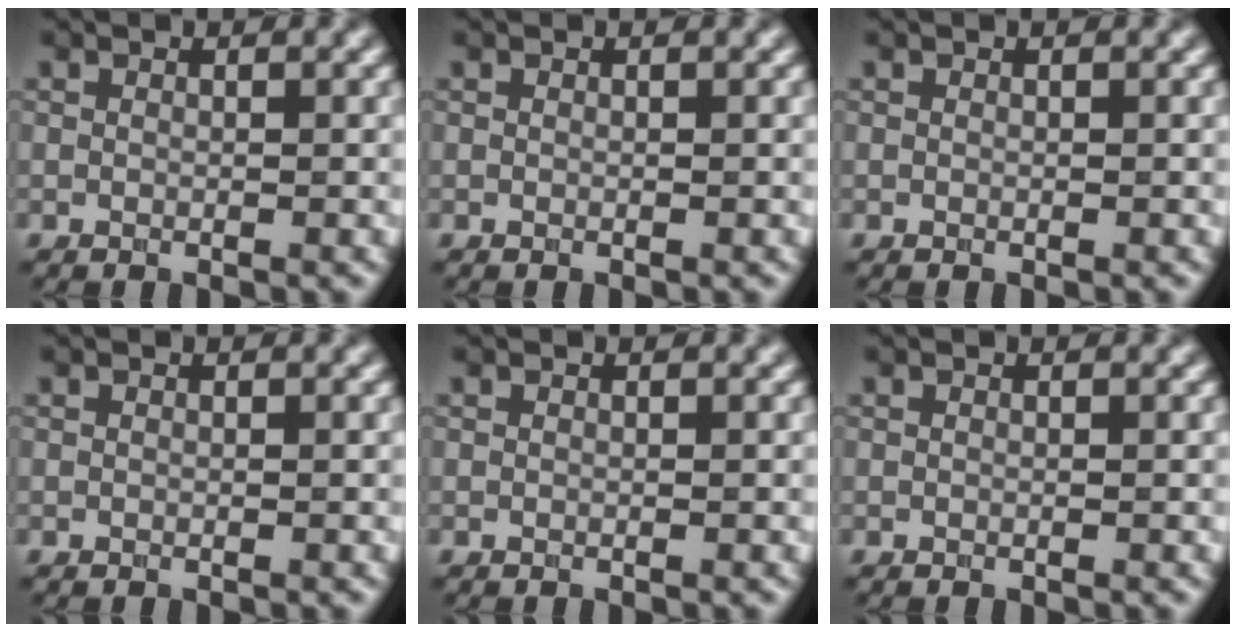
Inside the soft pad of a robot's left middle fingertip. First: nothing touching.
{"total": 0.0}
{"total": 0.0}
{"total": 0.0}
{"total": 0.0}
{"total": 0.0}